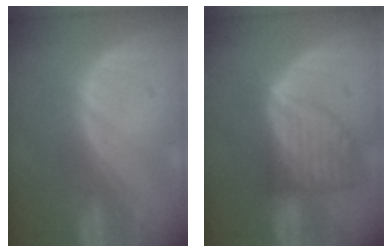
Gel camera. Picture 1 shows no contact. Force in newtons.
{"total": 7.8, "press": 7.1, "slide": 3.3}